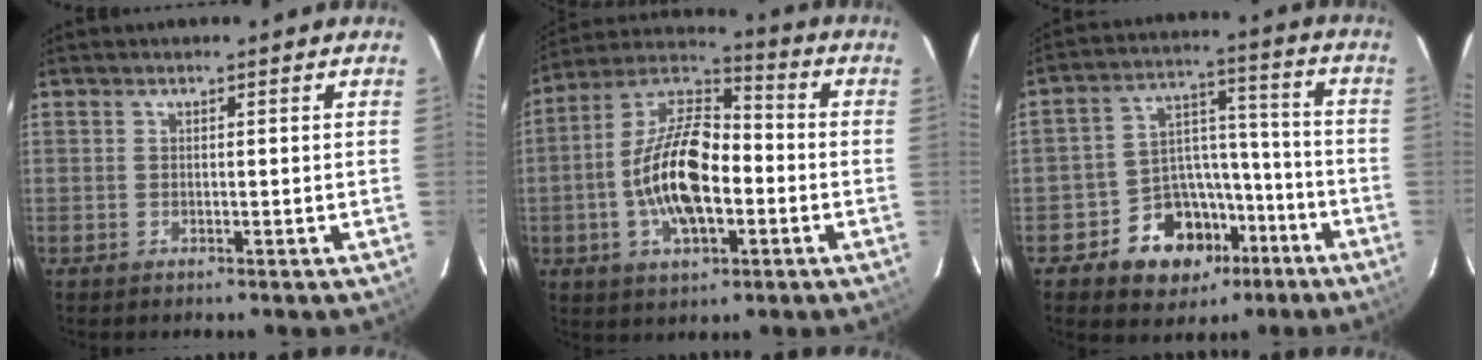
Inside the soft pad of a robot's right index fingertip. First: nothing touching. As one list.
[{"total": 16.4, "force": [-3.5, 7.7, 14.1], "torque": [-0.278, 0.009, -0.068]}, {"total": 13.0, "force": [-7.1, 9.6, 5.1], "torque": [-0.097, 0.038, -0.095]}]